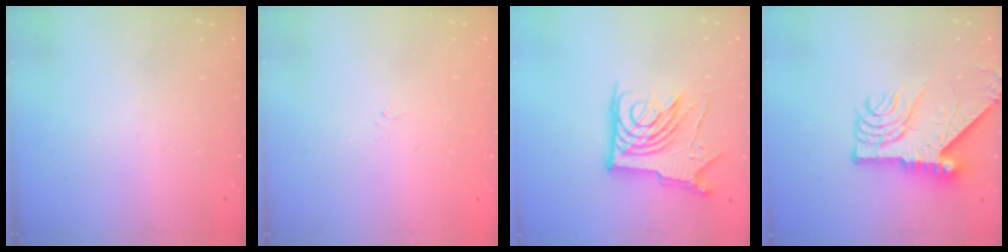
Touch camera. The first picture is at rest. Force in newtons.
{"total": 0.9, "press": 0.8, "slide": 0.4}
{"total": 14.4, "press": 14.3, "slide": 1.5}
{"total": 13.8, "press": 13.8, "slide": 1.2}